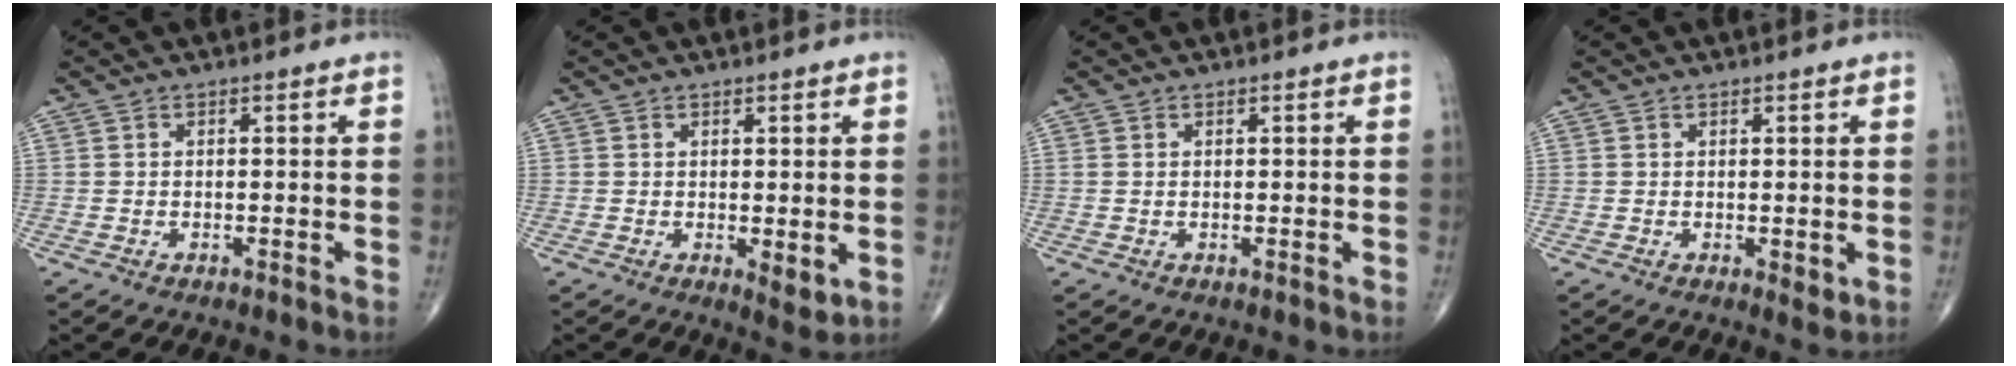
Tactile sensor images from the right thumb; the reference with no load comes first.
{"total": 3.4, "force": [-0.1, 1.4, 3.1], "torque": [-0.041, -0.013, 0.002]}
{"total": 0.0}
{"total": 1.9, "force": [0.1, 0.9, 1.6], "torque": [-0.021, -0.008, 0.004]}